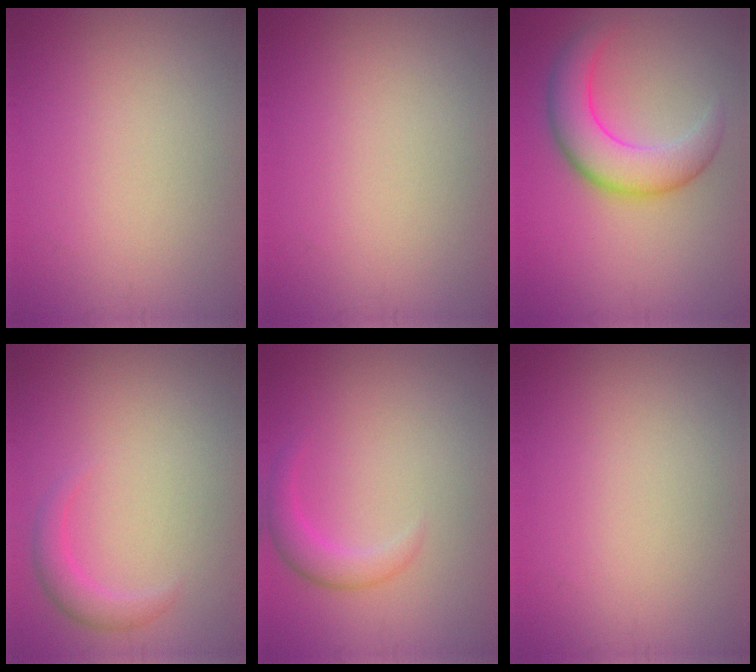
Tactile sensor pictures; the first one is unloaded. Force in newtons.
{"total": 0.0}
{"total": 5.7, "press": 5.7, "slide": 0.0}
{"total": 2.1, "press": 2.1, "slide": 0.2}
{"total": 2.2, "press": 2.2, "slide": 0.2}
{"total": 0.0}